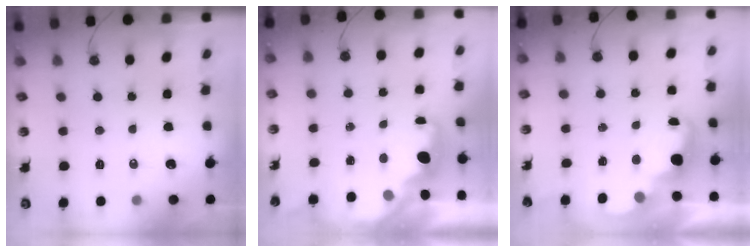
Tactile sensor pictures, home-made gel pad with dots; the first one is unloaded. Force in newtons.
{"total": 2.1, "press": 2.0, "slide": 0.8}
{"total": 2.6, "press": 2.5, "slide": 0.6}